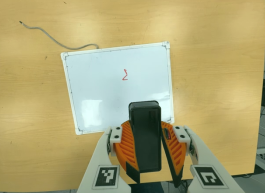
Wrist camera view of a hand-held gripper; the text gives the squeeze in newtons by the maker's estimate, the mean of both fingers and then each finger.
{"total": 10.3, "left": 10.3, "right": 10.4}